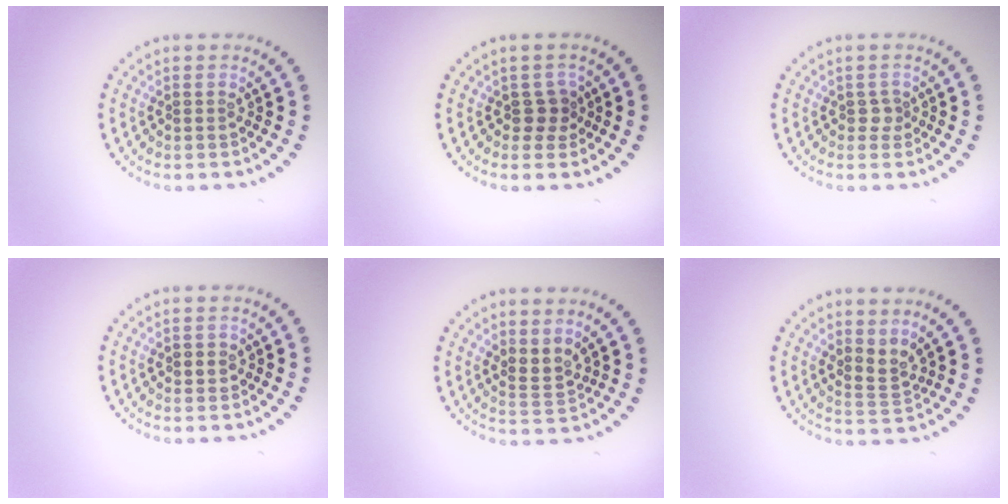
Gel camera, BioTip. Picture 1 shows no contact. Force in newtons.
{"total": 1.5, "press": 1.2, "slide": 0.9}
{"total": 1.1, "press": 0.8, "slide": 0.7}
{"total": 1.1, "press": 1.1, "slide": 0.3}
{"total": 2.0, "press": 1.6, "slide": 1.3}
{"total": 2.1, "press": 1.4, "slide": 1.5}